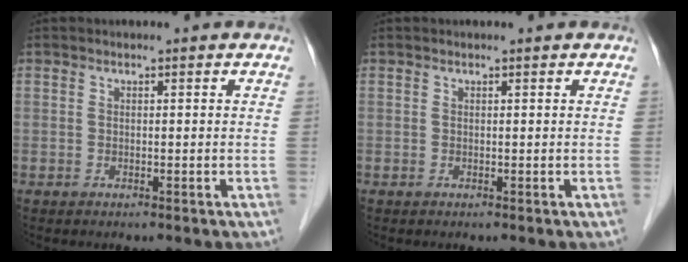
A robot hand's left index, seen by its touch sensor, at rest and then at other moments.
{"total": 0.0}